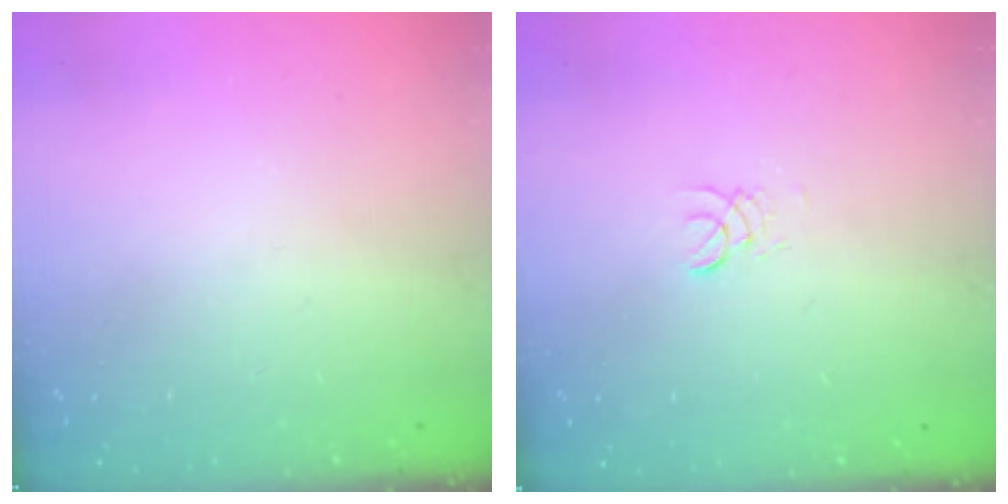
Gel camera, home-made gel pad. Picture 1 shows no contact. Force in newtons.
{"total": 2.0, "press": 2.0, "slide": 0.2}